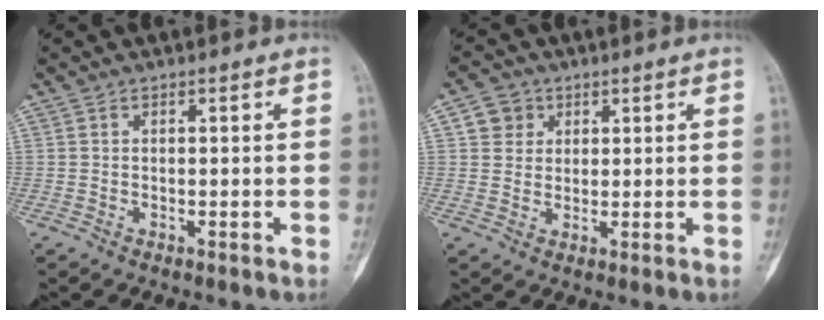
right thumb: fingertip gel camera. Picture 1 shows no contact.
{"total": 4.4, "force": [1.6, 4.1, 0.9], "torque": [0.013, -0.001, 0.024]}